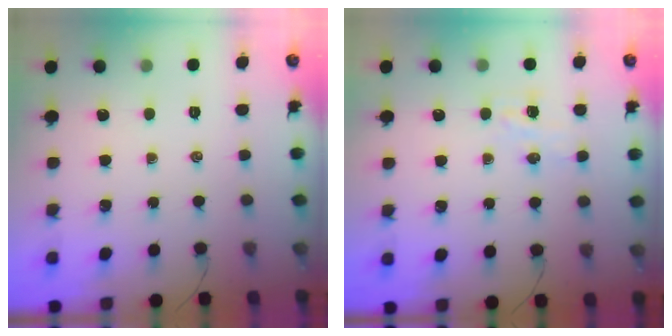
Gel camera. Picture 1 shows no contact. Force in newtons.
{"total": 4.1, "press": 4.0, "slide": 0.9}